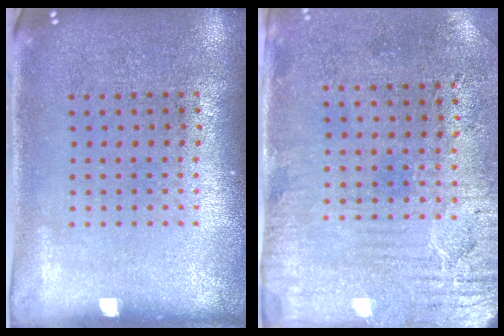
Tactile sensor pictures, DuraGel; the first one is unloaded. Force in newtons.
{"total": 3.3, "press": 2.7, "slide": 1.9}